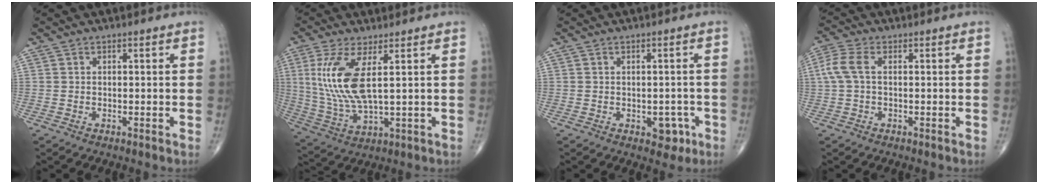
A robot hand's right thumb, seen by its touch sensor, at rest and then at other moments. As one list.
[{"total": 12.0, "force": [3.0, 3.7, 11.1], "torque": [-0.257, -0.018, 0.068]}, {"total": 3.8, "force": [-1.5, 2.6, 2.4], "torque": [-0.003, 0.005, -0.015]}, {"total": 4.9, "force": [0.6, 2.5, 4.2], "torque": [-0.118, 0.016, 0.007]}]